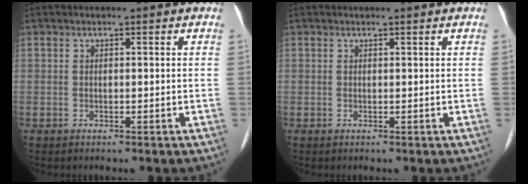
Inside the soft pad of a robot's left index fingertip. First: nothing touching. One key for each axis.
{"total": 0.6, "fx": 0.5, "fy": 0.0, "fz": 0.2, "tx": -0.005, "ty": 0.001, "tz": 0.009}